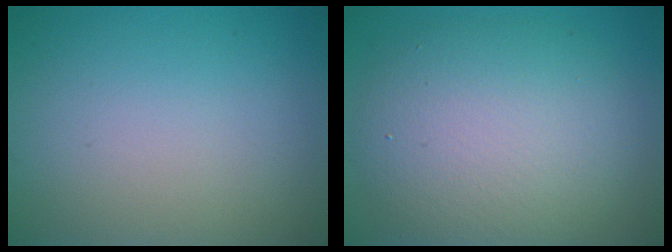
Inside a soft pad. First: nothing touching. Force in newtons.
{"total": 8.6, "press": 8.6, "slide": 0.3}